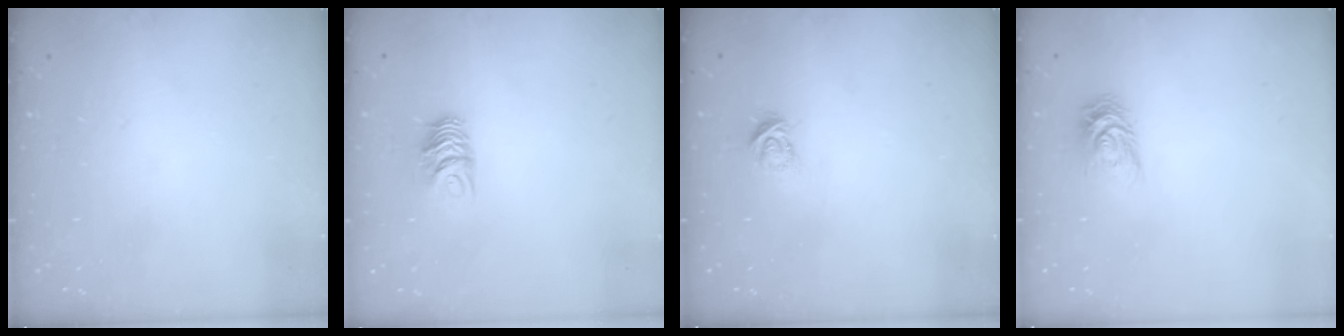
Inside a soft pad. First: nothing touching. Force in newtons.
{"total": 7.0, "press": 6.9, "slide": 0.5}
{"total": 3.3, "press": 3.3, "slide": 0.4}
{"total": 6.7, "press": 6.7, "slide": 0.2}